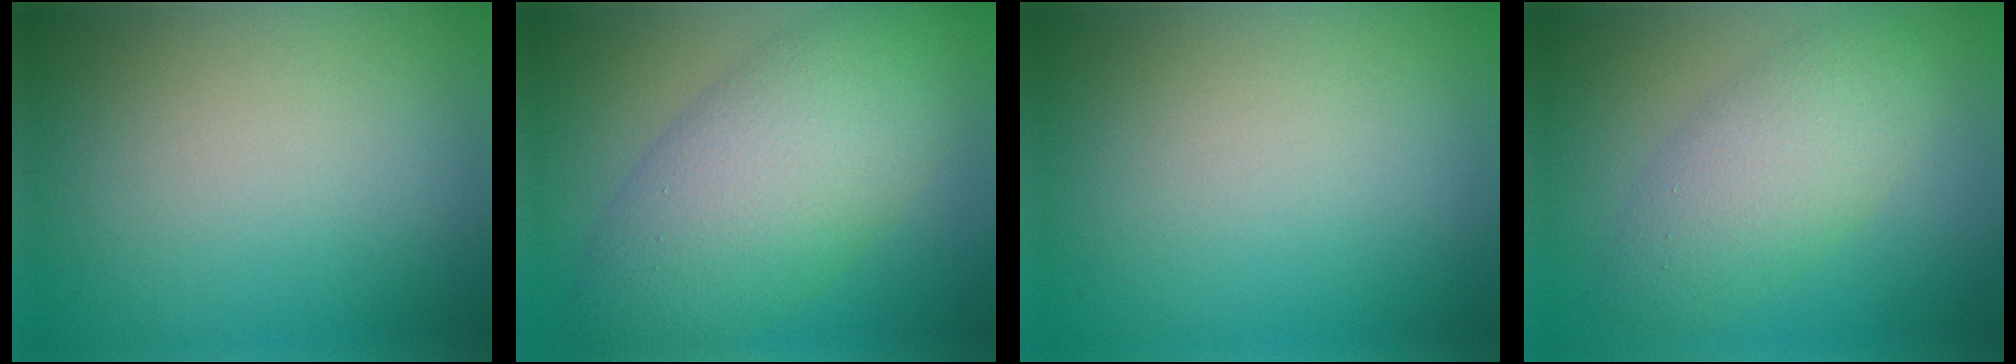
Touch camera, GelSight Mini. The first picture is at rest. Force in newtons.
{"total": 9.5, "press": 9.5, "slide": 0.2}
{"total": 0.0}
{"total": 5.0, "press": 5.0, "slide": 0.2}